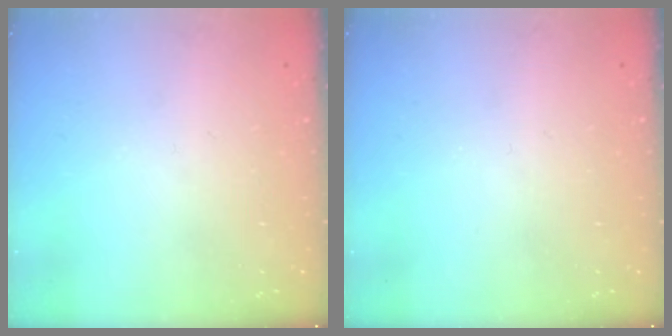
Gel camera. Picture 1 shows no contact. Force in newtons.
{"total": 0.0}